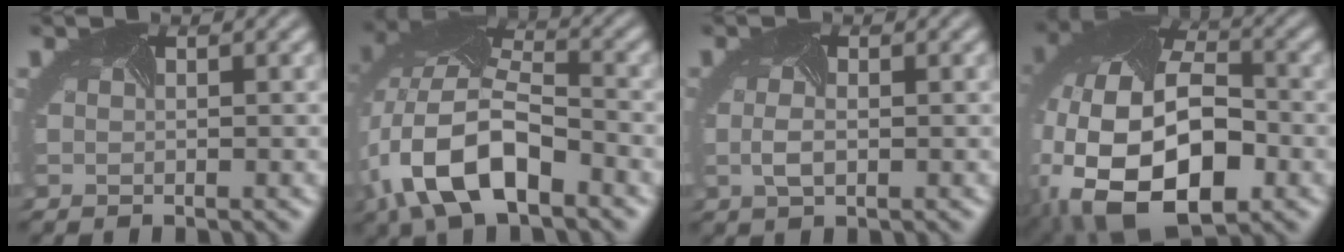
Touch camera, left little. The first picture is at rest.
{"total": 11.4, "force": [-4.8, 5.7, 8.6], "torque": [-0.185, -0.004, -0.090]}
{"total": 1.5, "force": [-0.3, 0.6, 1.3], "torque": [-0.038, -0.006, -0.008]}
{"total": 16.9, "force": [-4.8, 10.6, 12.3], "torque": [-0.241, -0.026, -0.072]}